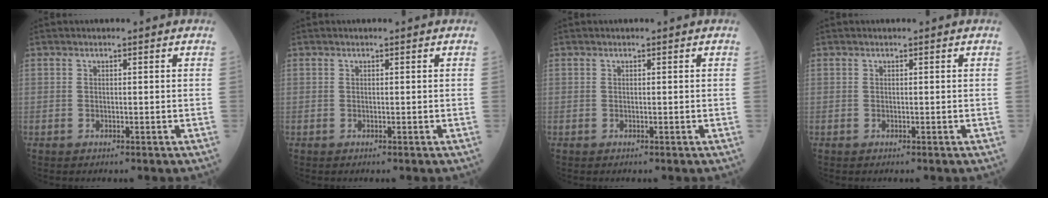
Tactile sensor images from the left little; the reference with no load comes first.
{"total": 0.0}
{"total": 0.0}
{"total": 0.0}